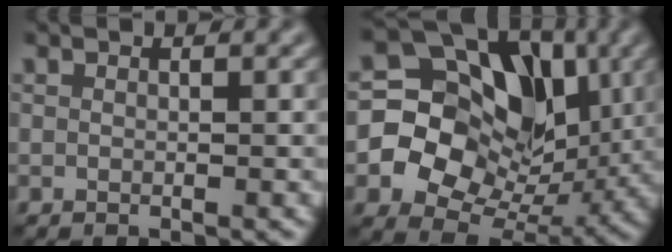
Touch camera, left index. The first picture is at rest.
{"total": 11.8, "force": [0.8, 9.4, 7.1], "torque": [-0.106, -0.004, 0.007]}